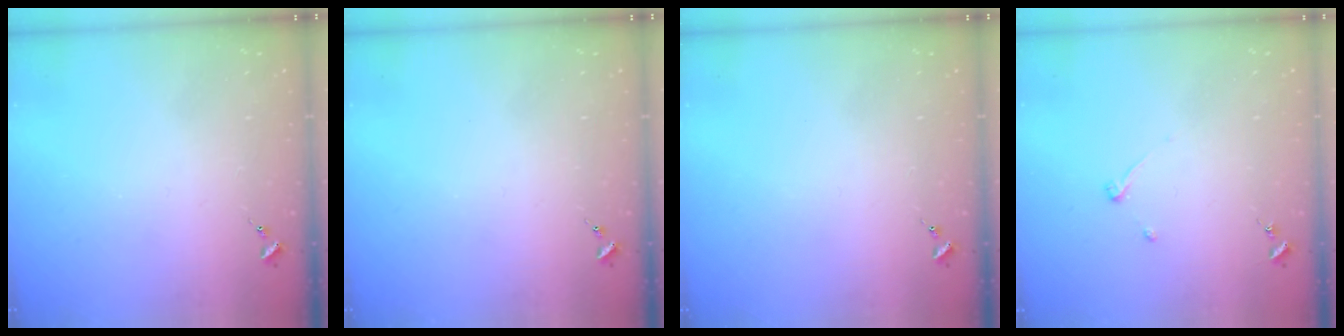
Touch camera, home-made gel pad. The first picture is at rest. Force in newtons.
{"total": 0.0}
{"total": 0.0}
{"total": 3.2, "press": 3.2, "slide": 0.5}